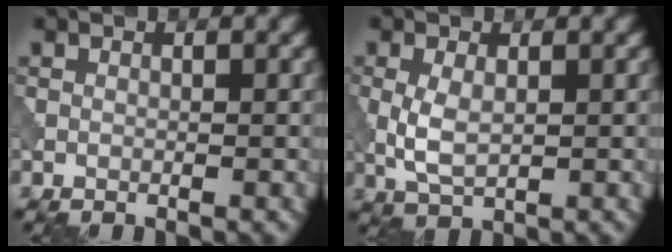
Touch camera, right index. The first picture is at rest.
{"total": 3.0, "force": [0.0, 1.6, 2.5], "torque": [-0.060, -0.001, 0.004]}